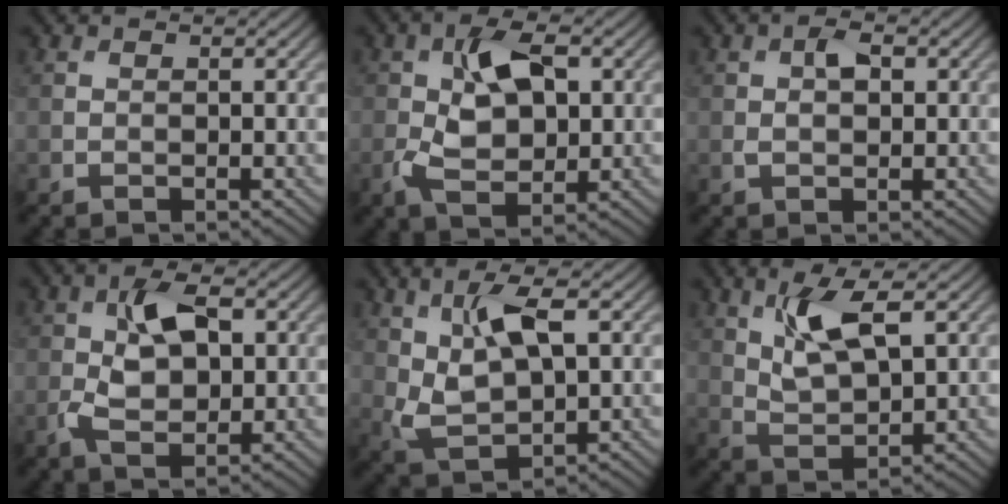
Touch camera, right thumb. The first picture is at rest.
{"total": 7.7, "force": [1.0, 4.5, 6.2], "torque": [-0.132, 0.000, 0.018]}
{"total": 2.5, "force": [0.5, 1.4, 2.0], "torque": [-0.041, 0.000, 0.009]}
{"total": 6.7, "force": [0.8, 3.8, 5.5], "torque": [-0.115, 0.002, 0.015]}
{"total": 8.1, "force": [2.5, 3.7, 6.8], "torque": [-0.146, 0.000, 0.048]}
{"total": 7.2, "force": [3.1, 2.7, 6.0], "torque": [-0.127, -0.004, 0.061]}